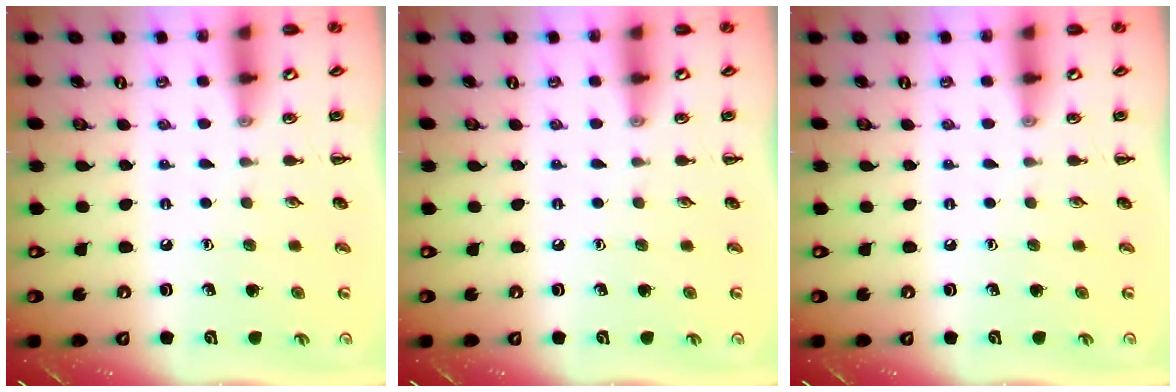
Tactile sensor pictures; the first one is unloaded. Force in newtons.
{"total": 0.0}
{"total": 0.0}